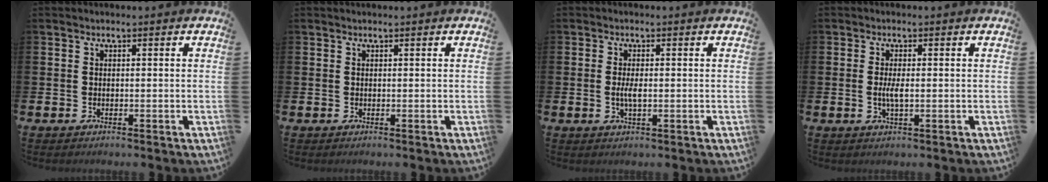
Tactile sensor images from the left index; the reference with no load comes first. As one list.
[{"total": 0.0}, {"total": 2.2, "force": [-0.2, 0.7, 2.1], "torque": [-0.038, 0.001, -0.005]}, {"total": 2.2, "force": [-0.2, 0.6, 2.1], "torque": [-0.039, -0.001, -0.005]}]